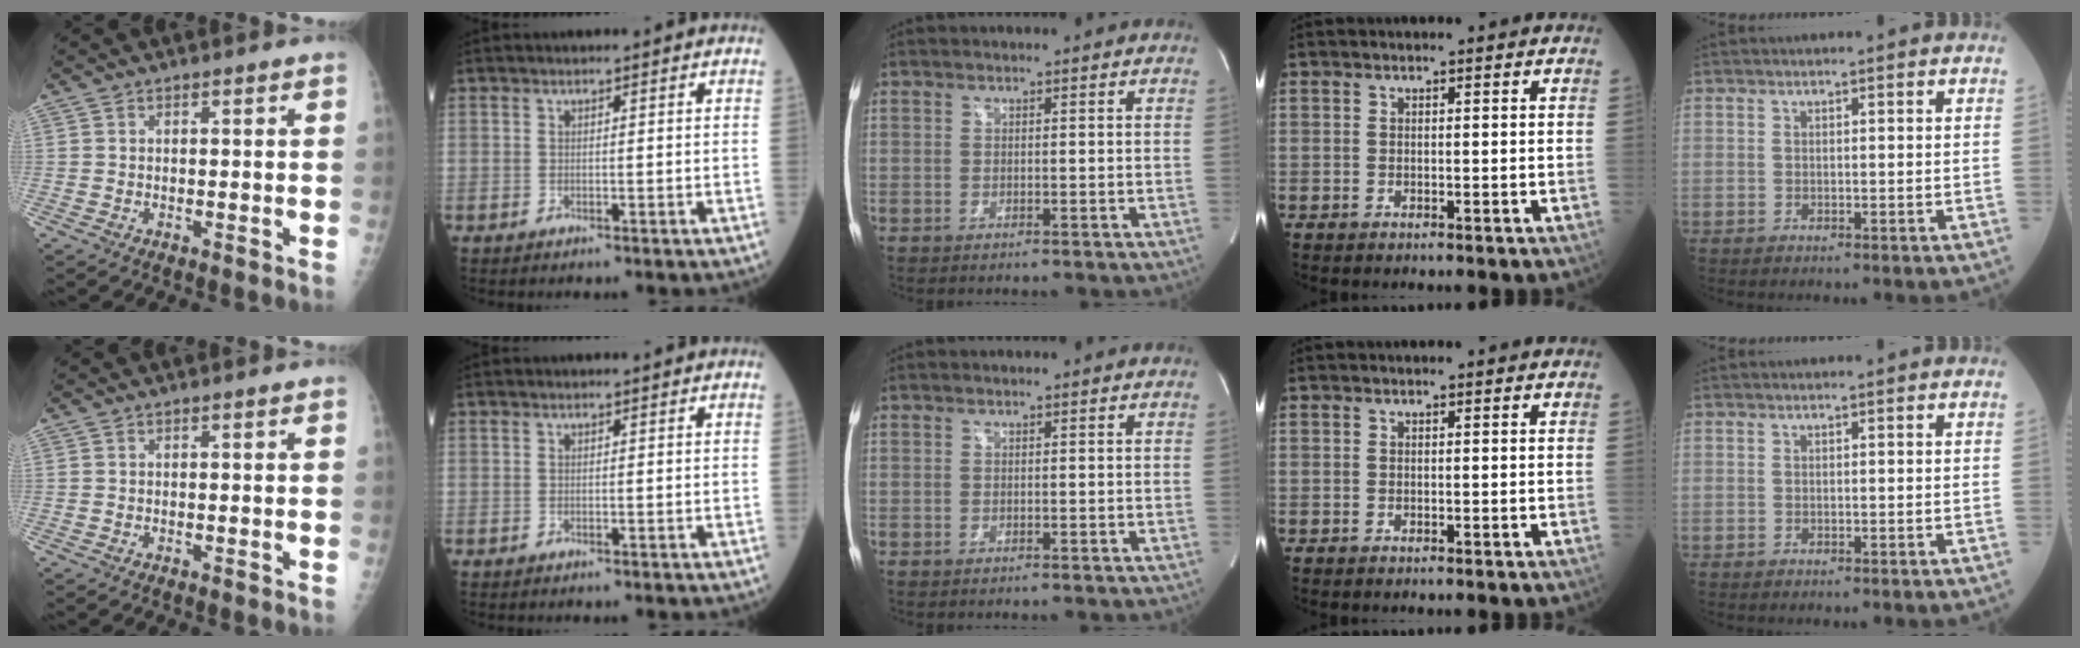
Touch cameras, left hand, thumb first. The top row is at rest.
{}